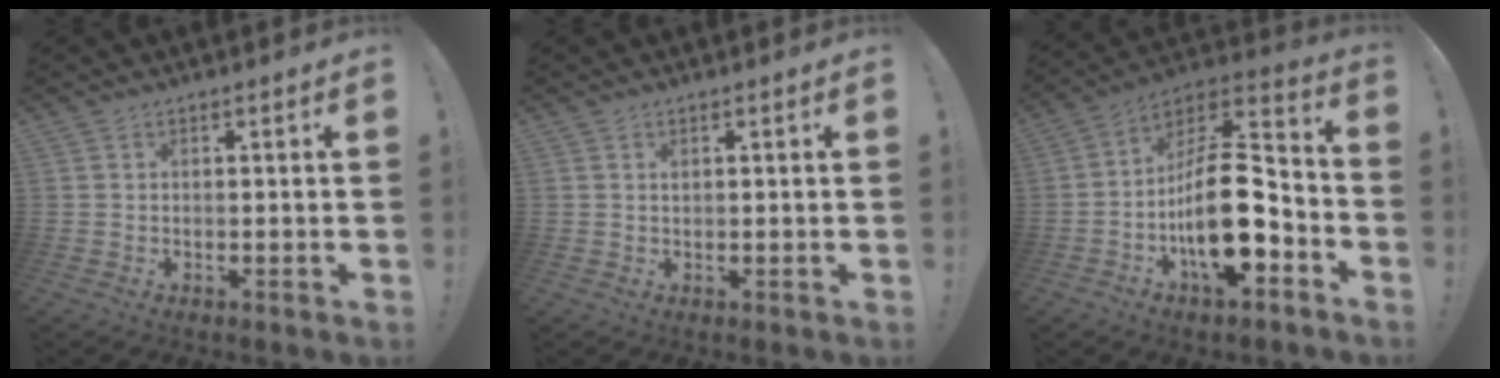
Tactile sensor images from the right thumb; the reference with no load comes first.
{"total": 0.6, "force": [0.3, 0.3, 0.4], "torque": [-0.002, -0.001, 0.004]}
{"total": 20.3, "force": [-5.2, 9.3, 17.2], "torque": [-0.298, 0.030, -0.077]}